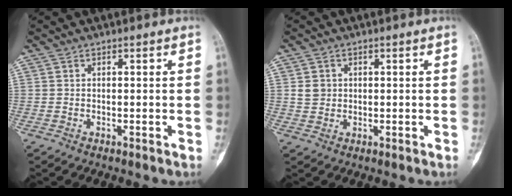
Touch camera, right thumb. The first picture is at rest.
{"total": 2.8, "force": [0.5, 2.5, 1.1], "torque": [-0.008, 0.002, 0.012]}